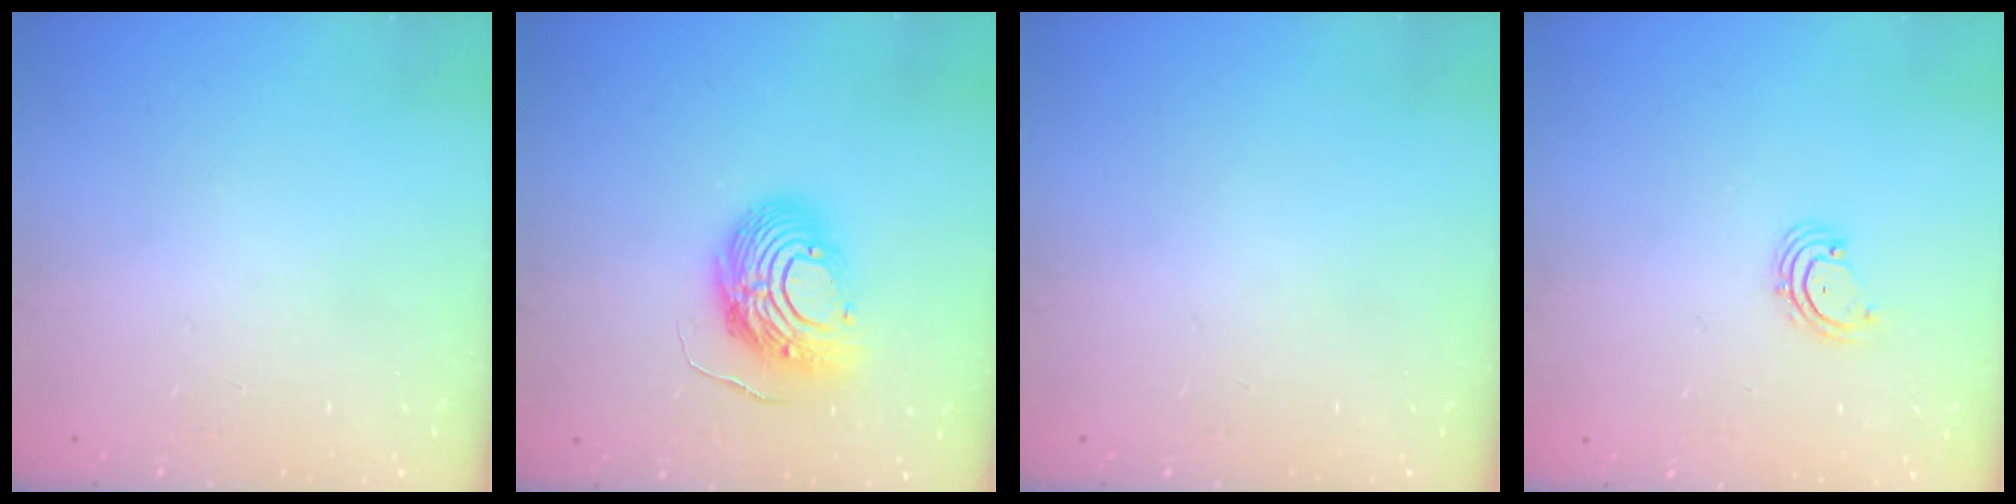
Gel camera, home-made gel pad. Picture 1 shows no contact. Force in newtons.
{"total": 12.4, "press": 12.3, "slide": 1.1}
{"total": 0.0}
{"total": 2.0, "press": 2.0, "slide": 0.4}